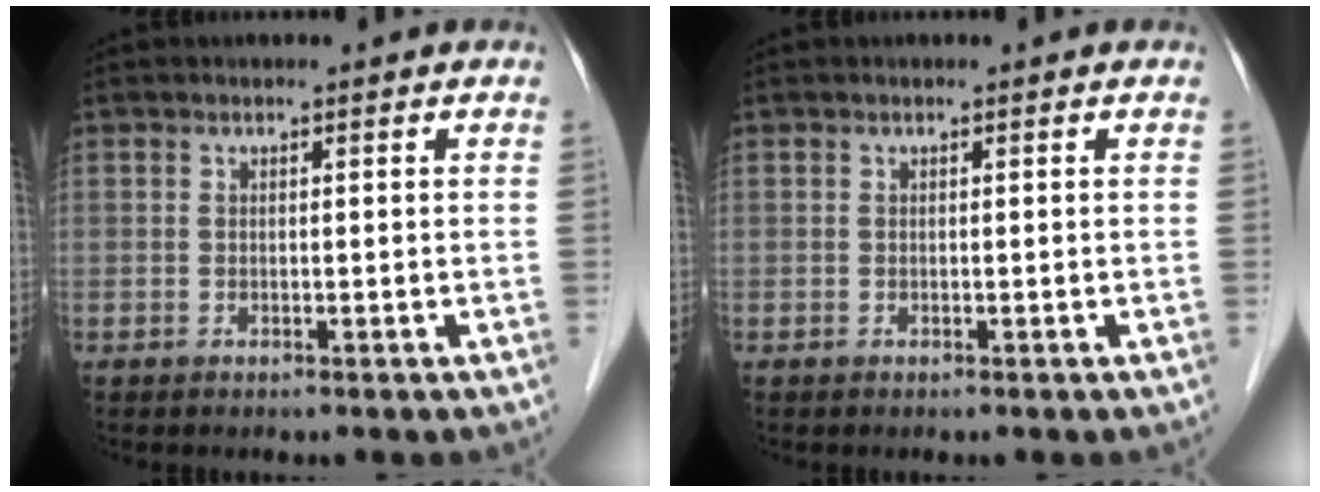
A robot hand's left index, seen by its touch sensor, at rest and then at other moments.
{"total": 0.0}